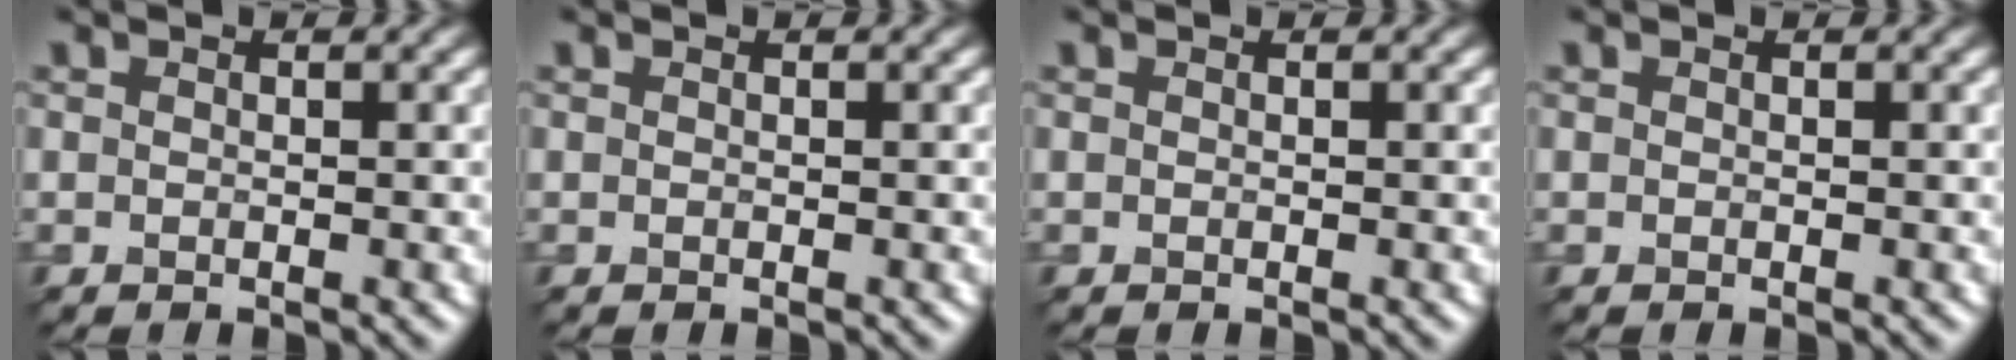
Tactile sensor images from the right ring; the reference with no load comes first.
{"total": 0.0}
{"total": 0.0}
{"total": 0.0}